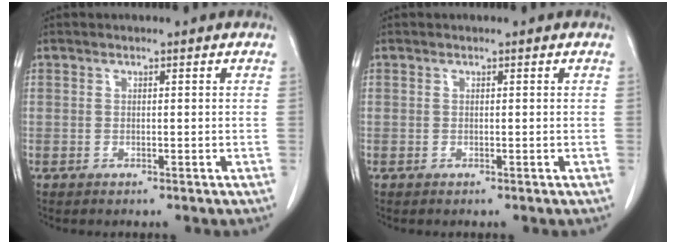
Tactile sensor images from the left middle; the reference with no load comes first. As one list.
[{"total": 0.0}]